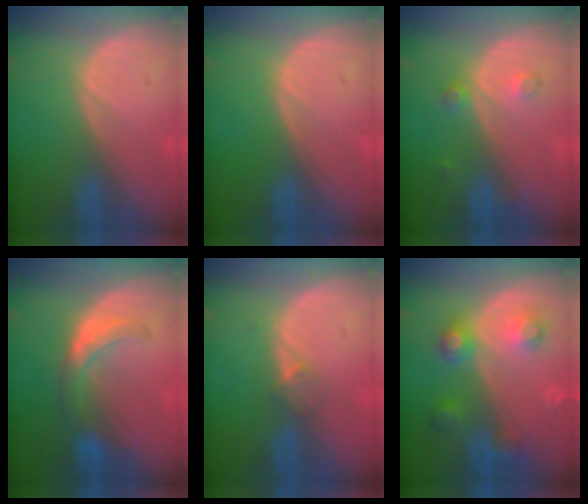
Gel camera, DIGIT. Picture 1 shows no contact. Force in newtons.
{"total": 0.0}
{"total": 2.5, "press": 2.1, "slide": 1.3}
{"total": 5.8, "press": 5.6, "slide": 1.5}
{"total": 2.1, "press": 1.8, "slide": 1.0}
{"total": 6.0, "press": 6.0, "slide": 0.2}